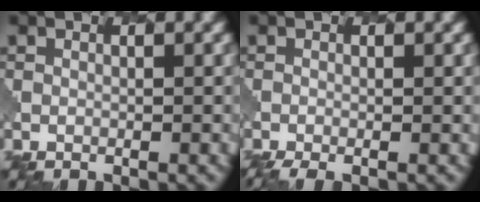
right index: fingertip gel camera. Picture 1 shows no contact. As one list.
[{"total": 2.7, "force": [-1.7, 0.8, 1.9], "torque": [-0.021, -0.004, -0.025]}]